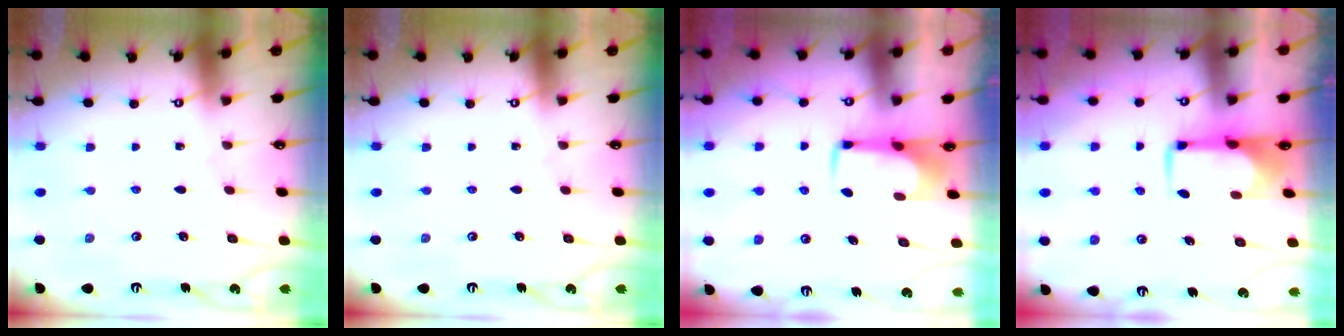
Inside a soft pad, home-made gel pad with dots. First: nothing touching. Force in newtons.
{"total": 0.0}
{"total": 1.6, "press": 1.4, "slide": 0.7}
{"total": 1.7, "press": 1.6, "slide": 0.5}